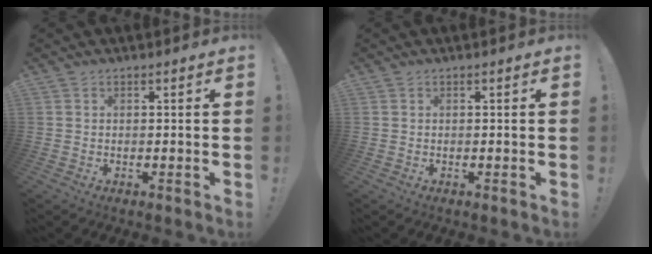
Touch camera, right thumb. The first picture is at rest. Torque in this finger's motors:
{"motor_torque": [-0.19, 0.30, 0.02, -0.11, 0.01]}